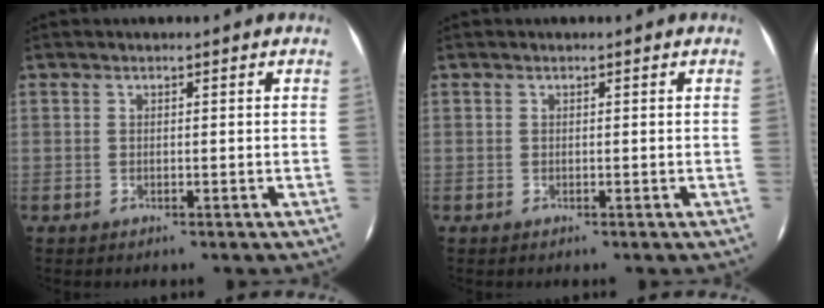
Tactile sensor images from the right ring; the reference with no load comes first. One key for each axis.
{"total": 0.0}